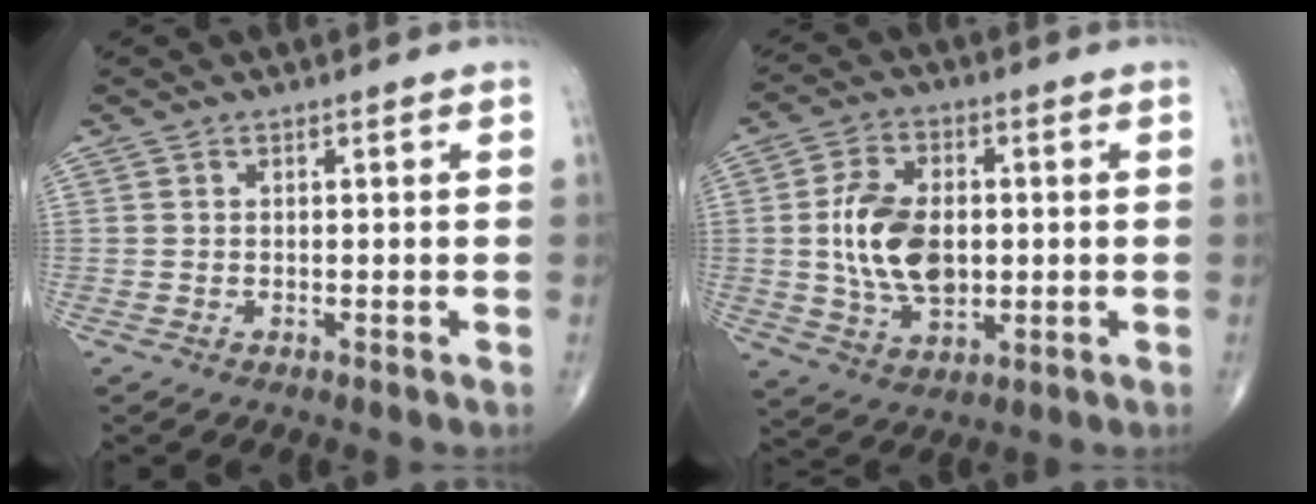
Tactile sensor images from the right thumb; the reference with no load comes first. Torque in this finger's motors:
{"motor_torque": [-0.17, 1.11, 0.82, 0.25, 0.13]}